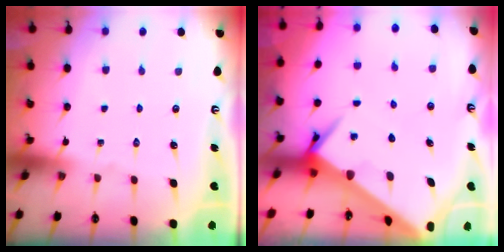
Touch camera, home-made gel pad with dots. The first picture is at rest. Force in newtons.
{"total": 4.6, "press": 4.6, "slide": 0.4}